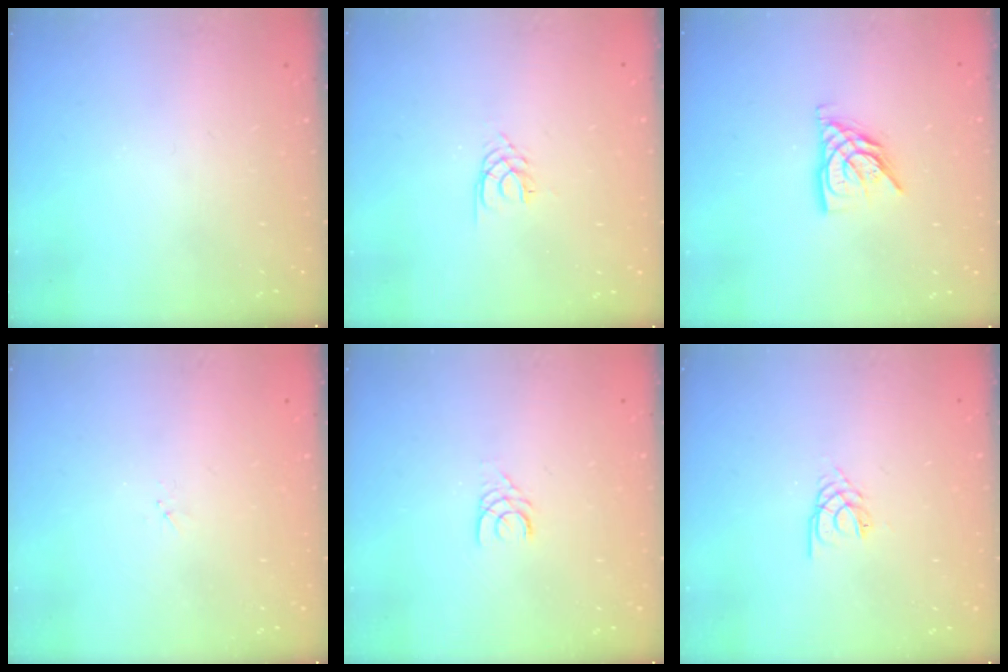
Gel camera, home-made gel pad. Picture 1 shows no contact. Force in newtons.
{"total": 1.6, "press": 1.6, "slide": 0.2}
{"total": 8.9, "press": 8.8, "slide": 1.3}
{"total": 1.9, "press": 1.9, "slide": 0.3}
{"total": 3.2, "press": 3.2, "slide": 0.3}
{"total": 2.3, "press": 2.3, "slide": 0.4}